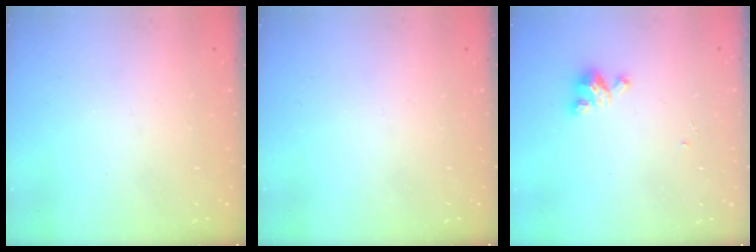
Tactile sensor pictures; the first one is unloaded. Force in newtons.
{"total": 0.0}
{"total": 3.8, "press": 3.8, "slide": 0.3}